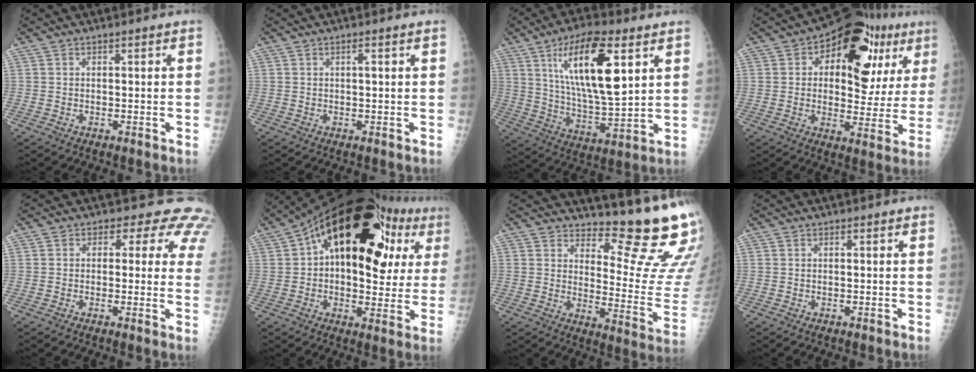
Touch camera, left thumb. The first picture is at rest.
{"total": 1.0, "force": [0.3, 0.0, 1.0], "torque": [-0.022, 0.000, 0.005]}
{"total": 18.8, "force": [7.5, 5.9, 16.2], "torque": [-0.271, -0.035, 0.134]}
{"total": 21.0, "force": [7.9, 11.4, 15.7], "torque": [-0.153, -0.002, 0.102]}
{"total": 9.2, "force": [6.2, 5.3, 4.3], "torque": [0.002, -0.016, 0.043]}
{"total": 26.4, "force": [8.8, 13.5, 21.0], "torque": [-0.280, 0.037, 0.126]}
{"total": 15.3, "force": [13.6, 1.5, 7.0], "torque": [-0.069, -0.176, 0.169]}
{"total": 0.0}